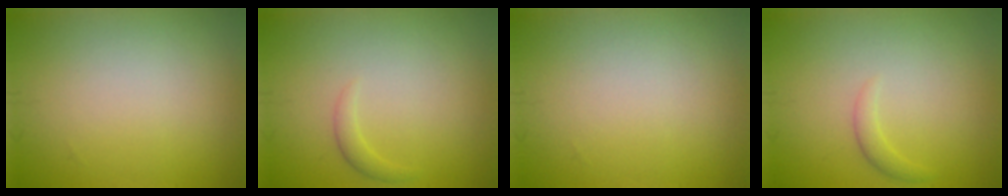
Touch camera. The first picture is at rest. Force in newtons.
{"total": 1.0, "press": 1.0, "slide": 0.0}
{"total": 0.0}
{"total": 1.1, "press": 1.1, "slide": 0.1}